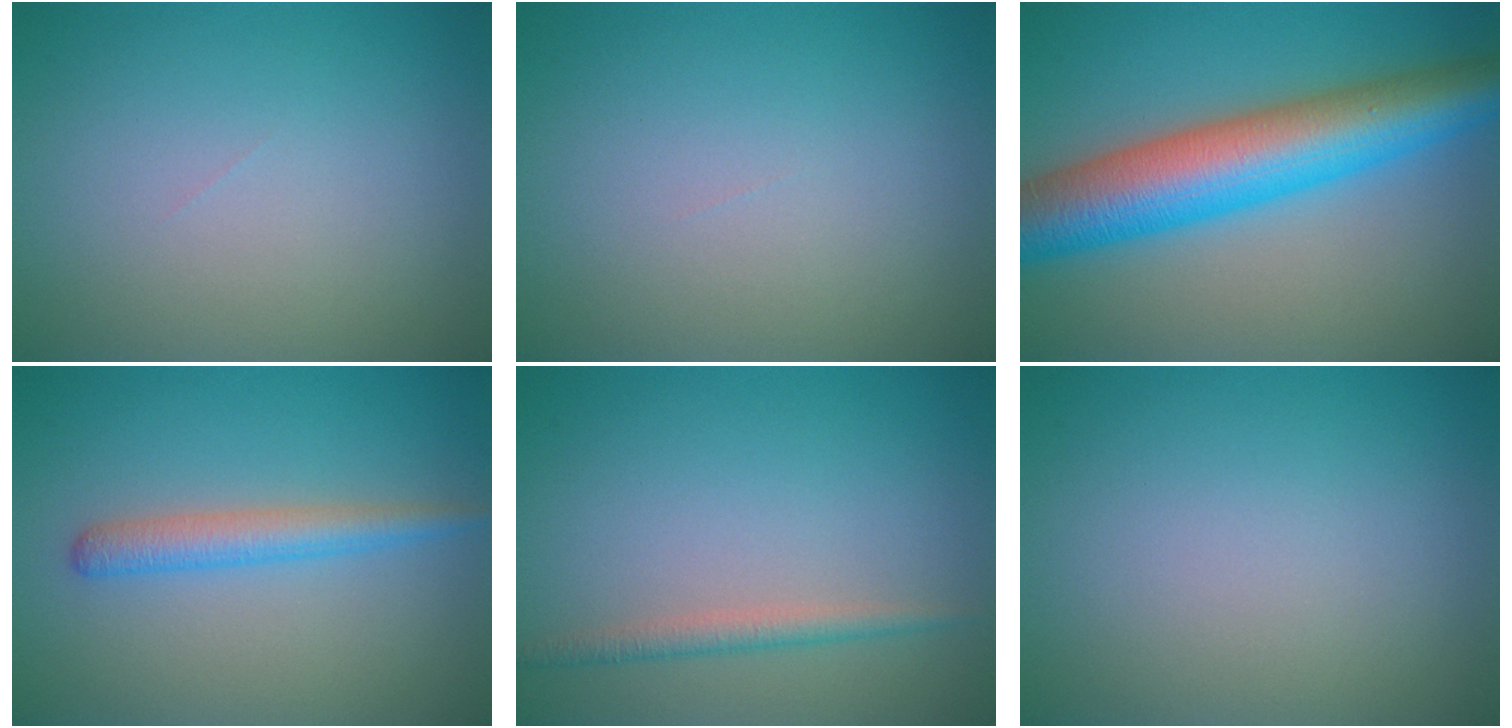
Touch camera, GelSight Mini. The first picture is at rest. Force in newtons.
{"total": 0.0}
{"total": 10.8, "press": 10.8, "slide": 0.2}
{"total": 2.6, "press": 2.6, "slide": 0.1}
{"total": 1.7, "press": 1.7, "slide": 0.1}
{"total": 0.0}